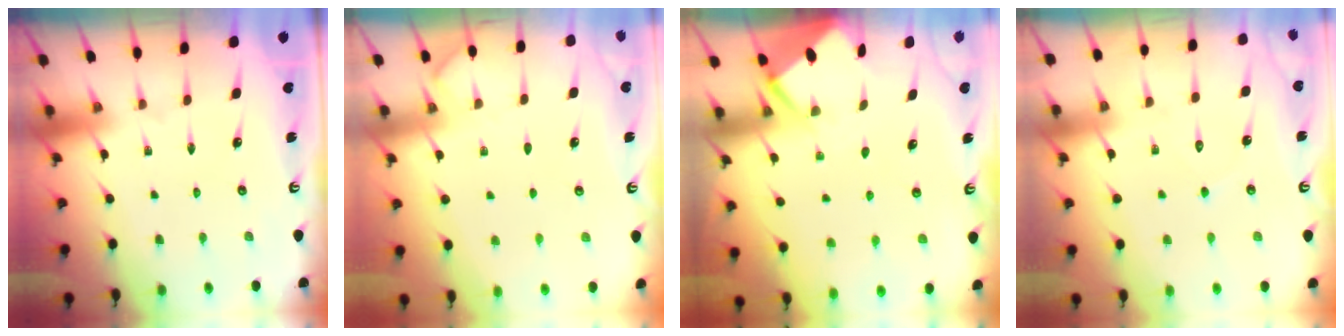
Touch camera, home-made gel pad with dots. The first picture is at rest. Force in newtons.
{"total": 2.4, "press": 2.4, "slide": 0.4}
{"total": 2.8, "press": 2.8, "slide": 0.4}
{"total": 5.6, "press": 5.5, "slide": 0.7}